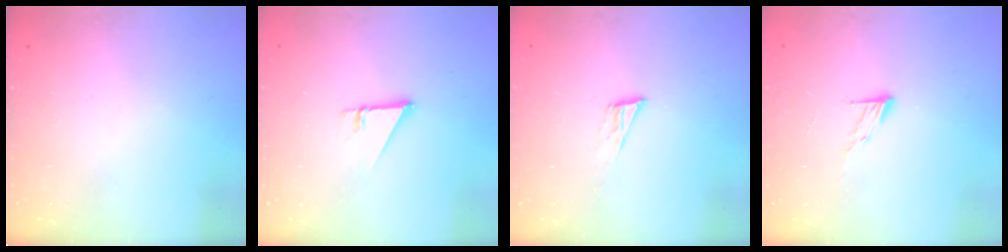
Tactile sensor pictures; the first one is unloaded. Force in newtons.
{"total": 2.7, "press": 2.7, "slide": 0.1}
{"total": 5.9, "press": 5.8, "slide": 0.7}
{"total": 5.9, "press": 5.9, "slide": 0.6}